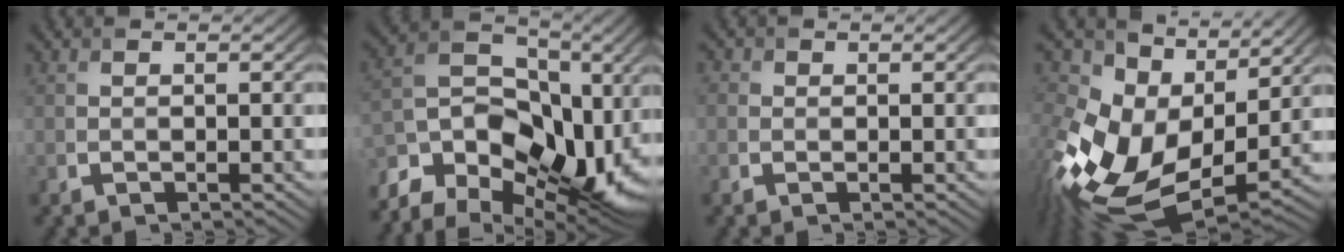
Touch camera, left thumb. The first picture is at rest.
{"total": 16.8, "force": [-7.8, 10.6, 10.3], "torque": [-0.222, -0.017, -0.126]}
{"total": 1.4, "force": [0.2, 1.3, 0.5], "torque": [-0.012, 0.000, 0.004]}
{"total": 16.5, "force": [0.4, 11.2, 12.2], "torque": [-0.261, -0.015, 0.035]}